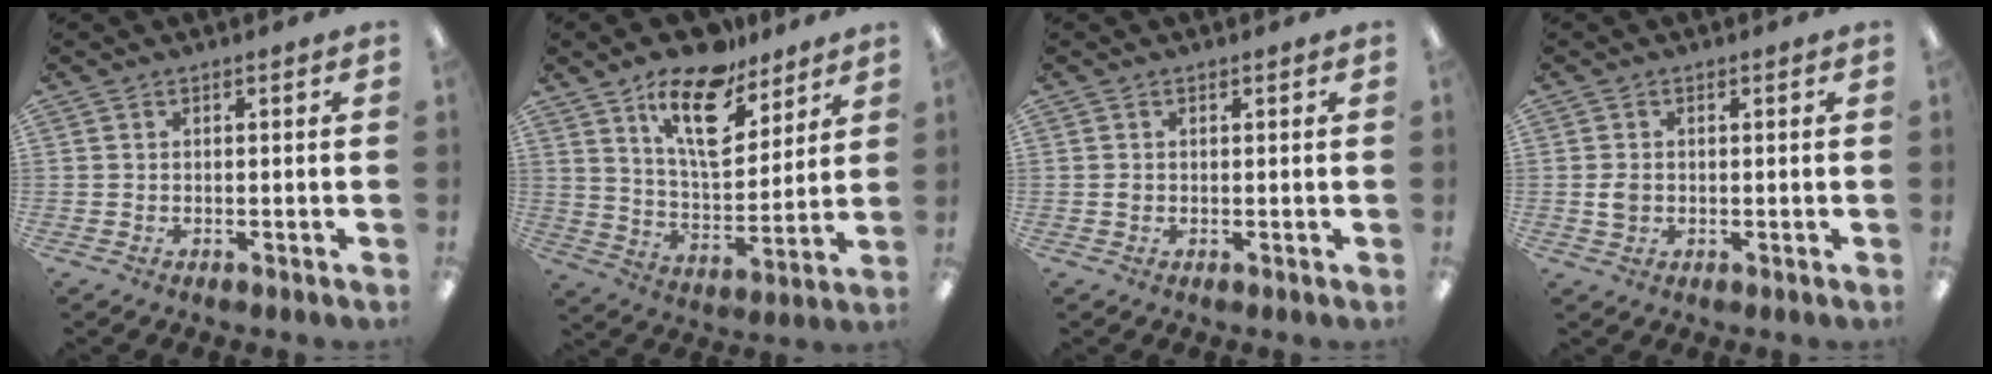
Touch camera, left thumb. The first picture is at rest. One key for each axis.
{"total": 17.0, "fx": 11.2, "fy": 7.8, "fz": 10.2, "tx": -0.161, "ty": -0.056, "tz": 0.192}
{"total": 0.6, "fx": 0.0, "fy": 0.6, "fz": 0.2, "tx": -0.004, "ty": 0.004, "tz": -0.001}
{"total": 2.5, "fx": -0.1, "fy": 2.0, "fz": 1.5, "tx": -0.020, "ty": 0.002, "tz": -0.004}